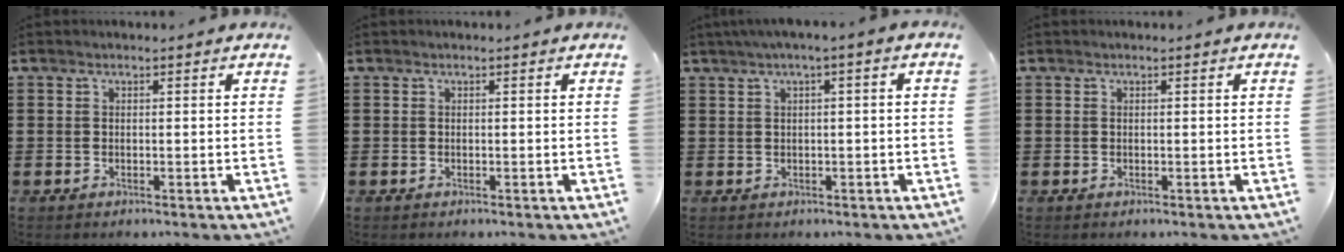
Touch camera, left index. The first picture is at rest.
{"total": 0.0}
{"total": 1.7, "force": [-0.3, 0.0, 1.6], "torque": [-0.027, -0.003, -0.006]}
{"total": 0.0}